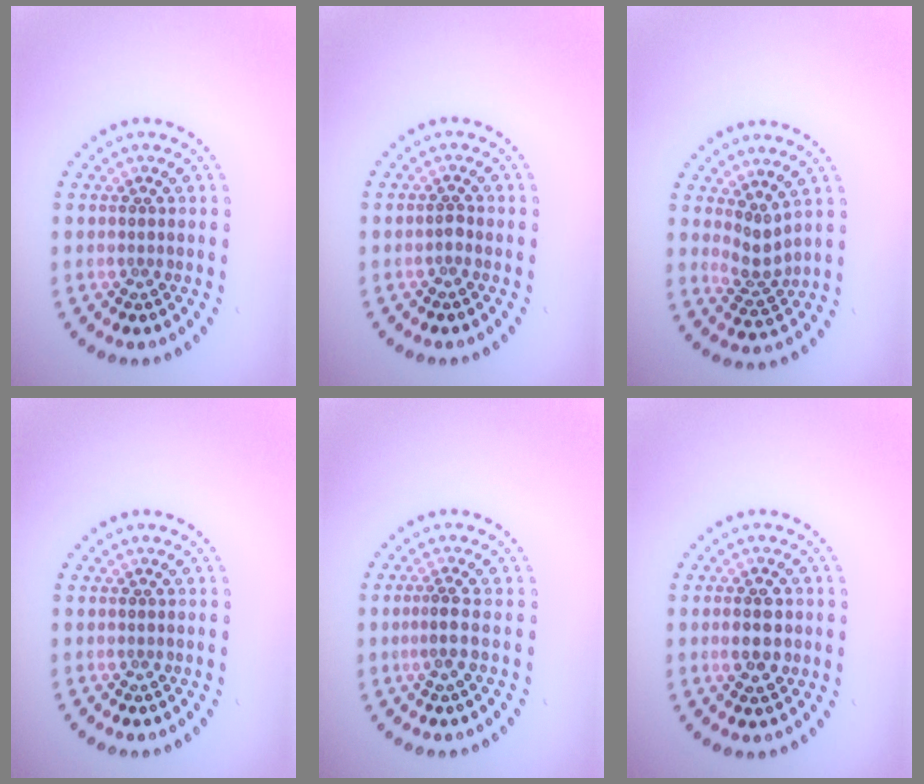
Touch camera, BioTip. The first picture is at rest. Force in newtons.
{"total": 0.5, "press": 0.4, "slide": 0.3}
{"total": 2.2, "press": 1.4, "slide": 1.7}
{"total": 0.0}
{"total": 1.6, "press": 1.2, "slide": 1.0}
{"total": 3.0, "press": 3.0, "slide": 0.0}